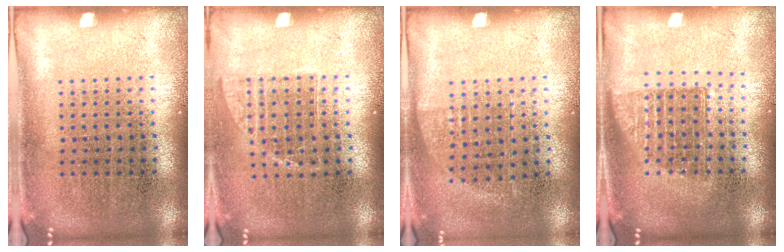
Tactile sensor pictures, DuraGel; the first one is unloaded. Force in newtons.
{"total": 0.9, "press": 0.8, "slide": 0.4}
{"total": 0.7, "press": 0.6, "slide": 0.3}
{"total": 1.4, "press": 1.2, "slide": 0.8}